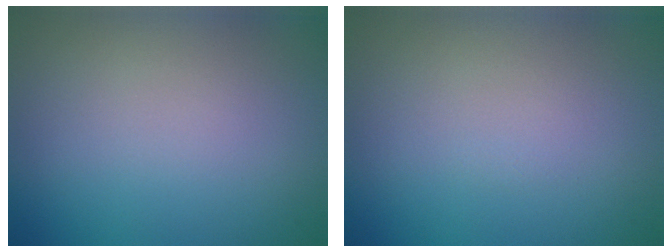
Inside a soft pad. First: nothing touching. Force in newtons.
{"total": 0.0}